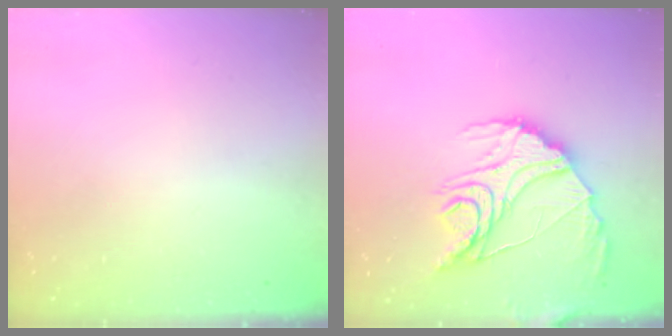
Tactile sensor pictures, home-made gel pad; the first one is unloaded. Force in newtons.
{"total": 19.3, "press": 19.2, "slide": 2.0}